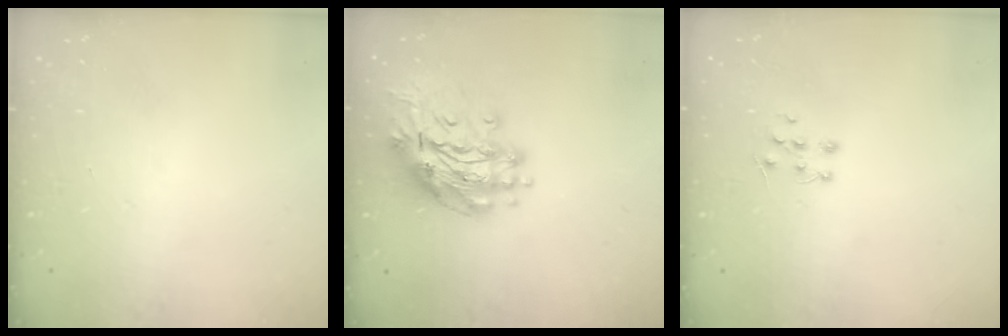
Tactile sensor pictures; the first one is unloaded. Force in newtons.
{"total": 14.3, "press": 14.2, "slide": 1.9}
{"total": 4.9, "press": 4.9, "slide": 0.4}